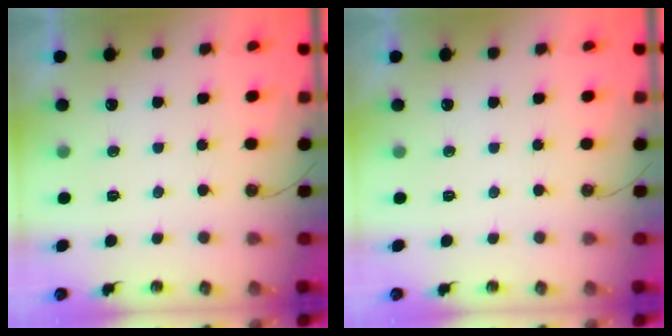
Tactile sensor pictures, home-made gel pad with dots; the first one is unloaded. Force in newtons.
{"total": 0.0}